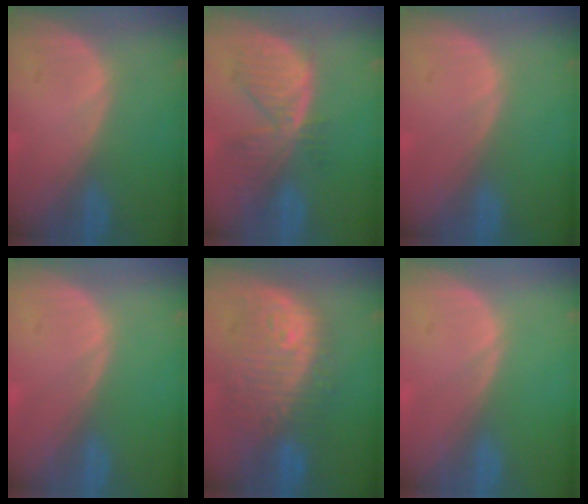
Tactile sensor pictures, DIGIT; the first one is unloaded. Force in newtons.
{"total": 7.2, "press": 6.5, "slide": 3.1}
{"total": 0.0}
{"total": 0.0}
{"total": 11.0, "press": 10.5, "slide": 3.3}
{"total": 0.0}